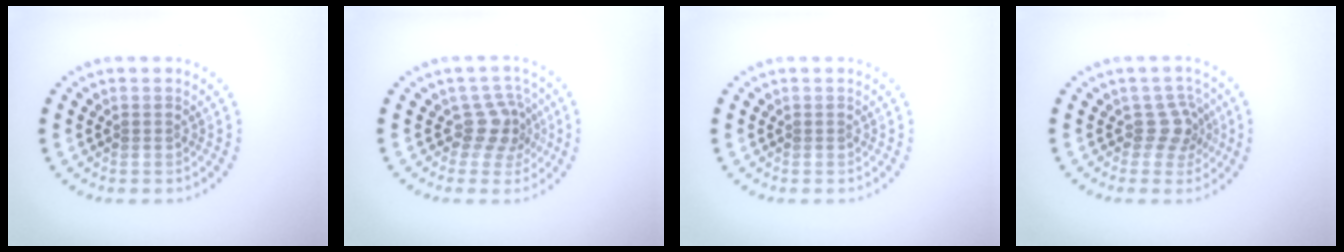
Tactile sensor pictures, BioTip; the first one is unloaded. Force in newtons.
{"total": 2.8, "press": 2.1, "slide": 1.8}
{"total": 0.0}
{"total": 2.2, "press": 1.8, "slide": 1.4}